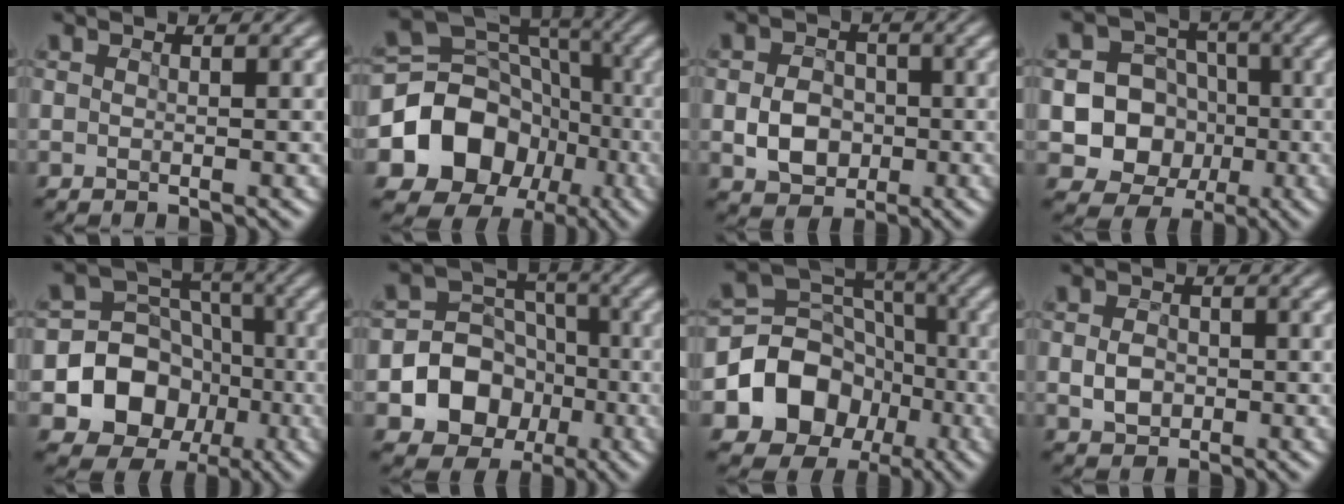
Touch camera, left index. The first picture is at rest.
{"total": 11.6, "force": [-3.4, 9.4, 5.9], "torque": [-0.119, 0.000, -0.056]}
{"total": 3.9, "force": [-1.0, 3.0, 2.3], "torque": [-0.042, 0.003, -0.012]}
{"total": 8.8, "force": [-1.9, 8.0, 3.0], "torque": [-0.054, 0.002, -0.053]}
{"total": 9.8, "force": [-2.8, 8.4, 4.1], "torque": [-0.077, -0.002, -0.067]}
{"total": 8.4, "force": [-2.8, 7.2, 3.4], "torque": [-0.050, 0.005, -0.071]}
{"total": 9.3, "force": [-2.9, 7.5, 4.6], "torque": [-0.082, 0.001, -0.051]}
{"total": 2.0, "force": [-0.4, 1.6, 1.2], "torque": [-0.029, 0.003, -0.003]}